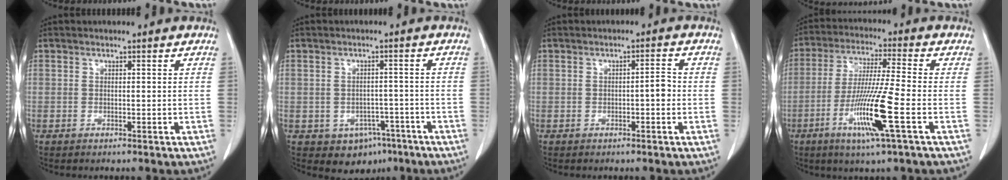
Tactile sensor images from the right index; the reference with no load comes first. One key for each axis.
{"total": 5.7, "fx": -3.2, "fy": 4.3, "fz": 2.0, "tx": -0.017, "ty": 0.007, "tz": -0.035}
{"total": 2.2, "fx": -0.5, "fy": 0.5, "fz": 2.1, "tx": -0.027, "ty": 0.005, "tz": -0.008}
{"total": 11.9, "fx": -4.3, "fy": -0.7, "fz": 11.0, "tx": -0.216, "ty": -0.021, "tz": -0.085}